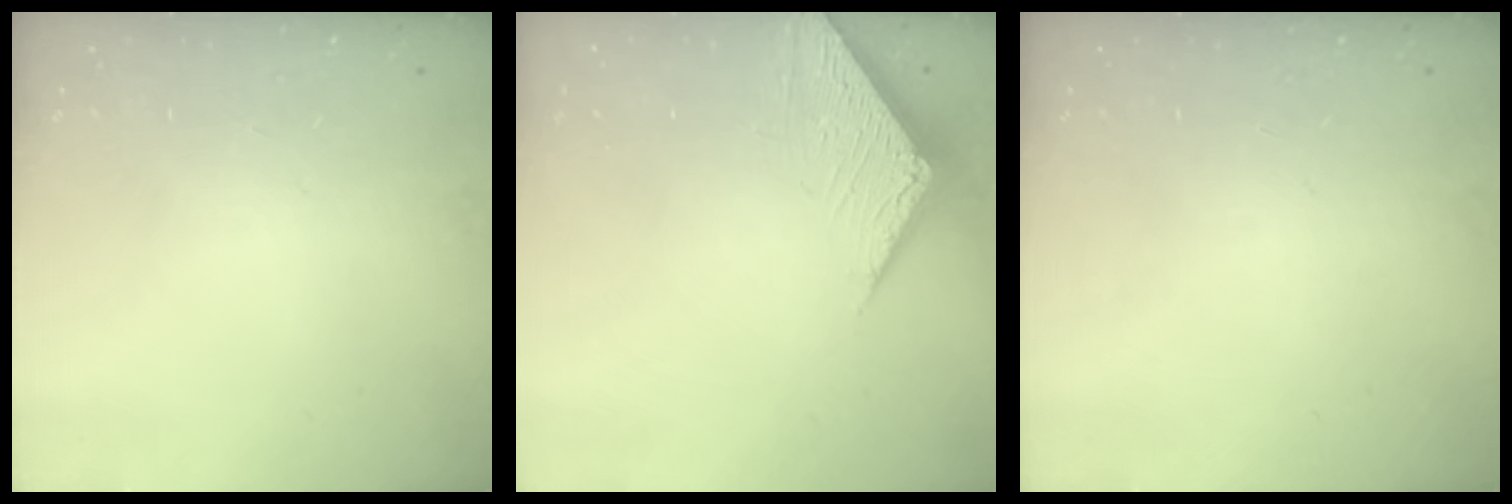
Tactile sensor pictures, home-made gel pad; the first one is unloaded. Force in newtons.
{"total": 4.7, "press": 4.7, "slide": 0.3}
{"total": 0.0}